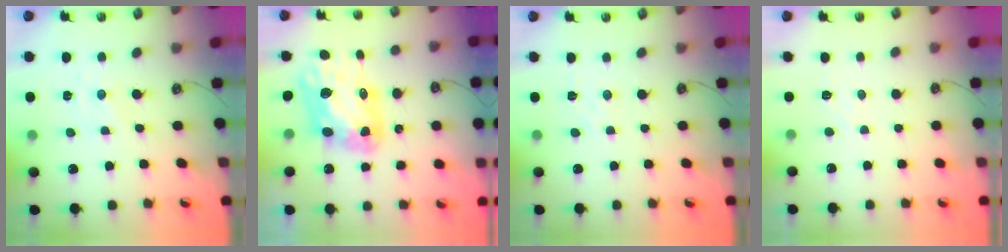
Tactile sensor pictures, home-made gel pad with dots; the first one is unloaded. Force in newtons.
{"total": 12.1, "press": 12.0, "slide": 1.3}
{"total": 2.9, "press": 2.9, "slide": 0.5}
{"total": 4.5, "press": 4.5, "slide": 0.7}